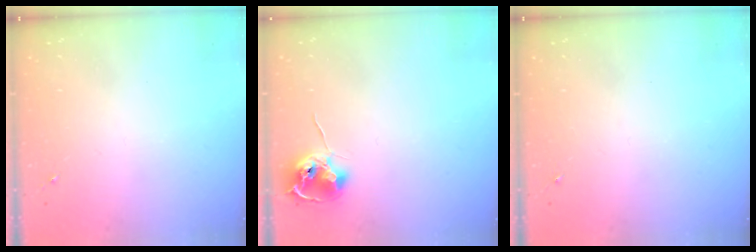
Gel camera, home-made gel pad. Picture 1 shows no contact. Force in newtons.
{"total": 9.1, "press": 9.1, "slide": 0.6}
{"total": 0.0}